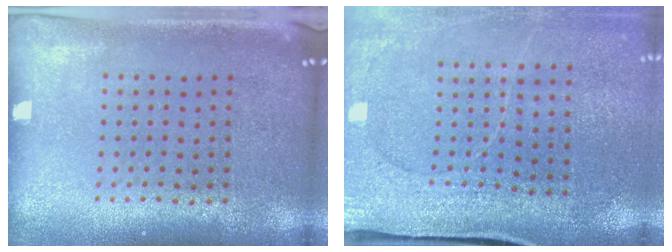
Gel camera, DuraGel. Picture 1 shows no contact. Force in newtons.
{"total": 2.9, "press": 2.8, "slide": 0.7}